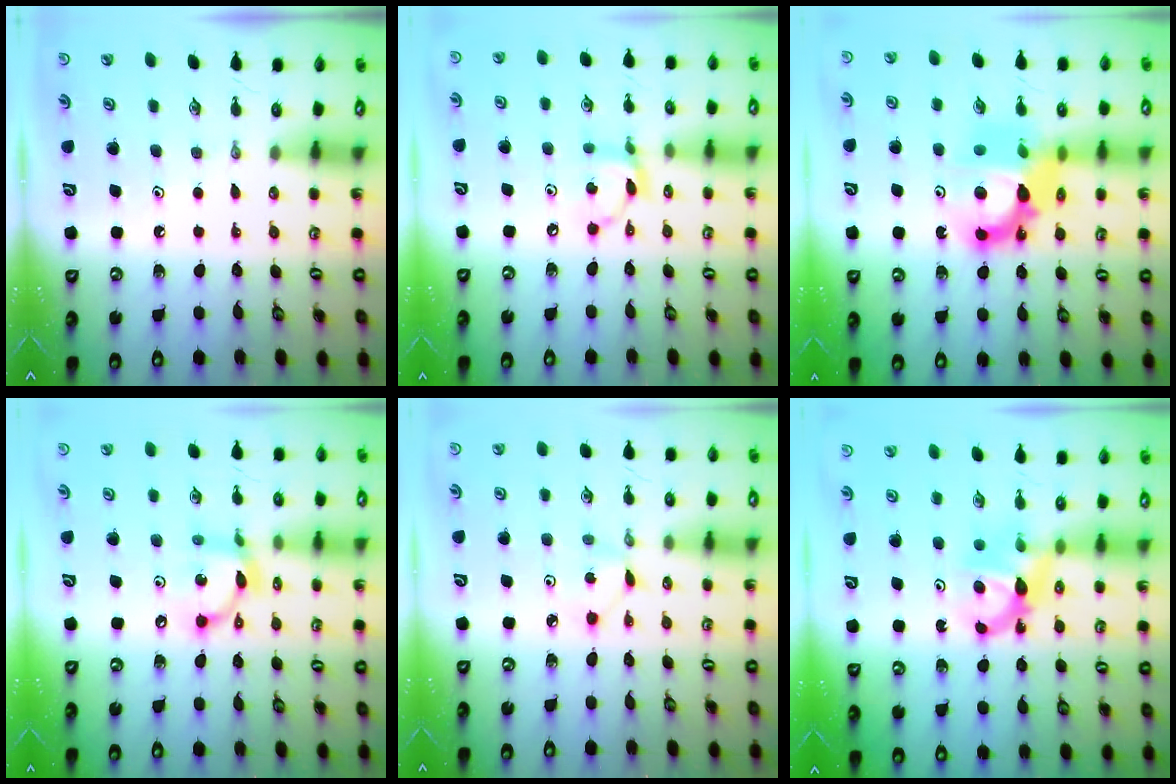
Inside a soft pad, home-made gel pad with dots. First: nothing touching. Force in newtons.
{"total": 8.6, "press": 8.6, "slide": 0.2}
{"total": 12.9, "press": 12.7, "slide": 2.5}
{"total": 11.0, "press": 11.0, "slide": 0.6}
{"total": 1.5, "press": 1.5, "slide": 0.2}
{"total": 6.9, "press": 6.9, "slide": 0.4}